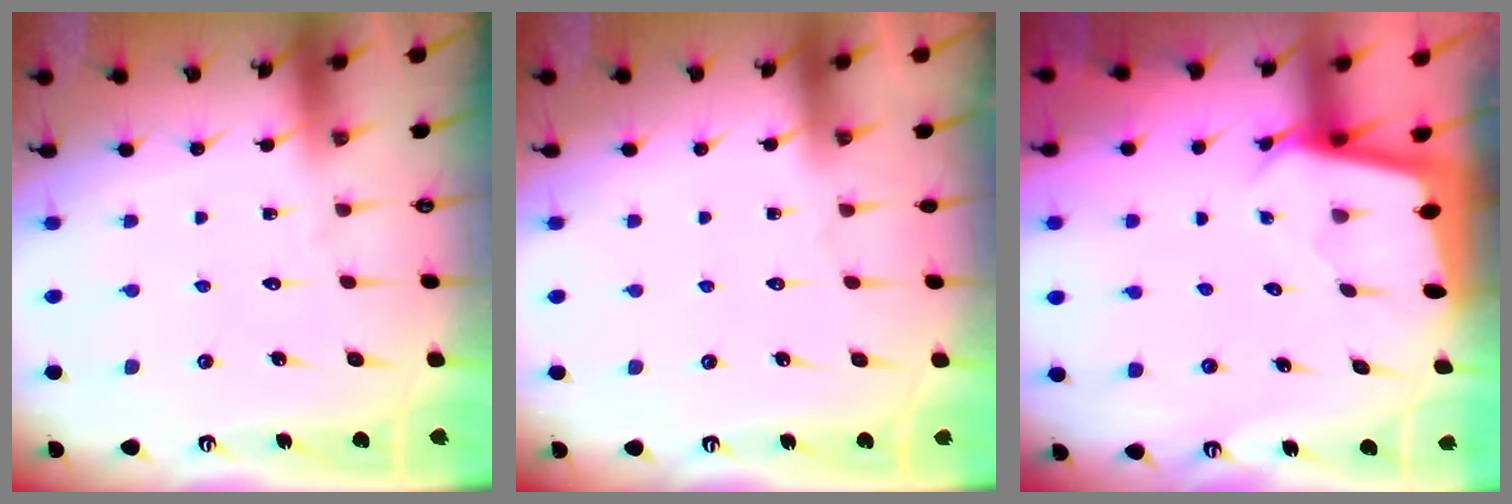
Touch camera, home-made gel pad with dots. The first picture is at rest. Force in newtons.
{"total": 0.0}
{"total": 2.4, "press": 2.4, "slide": 0.2}